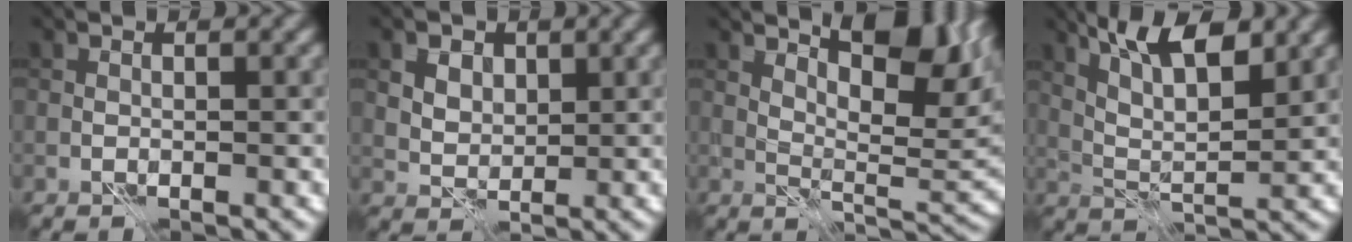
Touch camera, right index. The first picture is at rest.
{"total": 4.9, "force": [2.6, 3.4, 2.5], "torque": [-0.058, 0.011, 0.039]}
{"total": 9.7, "force": [5.1, 3.3, 7.6], "torque": [-0.114, 0.007, 0.084]}
{"total": 6.8, "force": [4.1, 2.0, 5.1], "torque": [-0.087, 0.007, 0.064]}